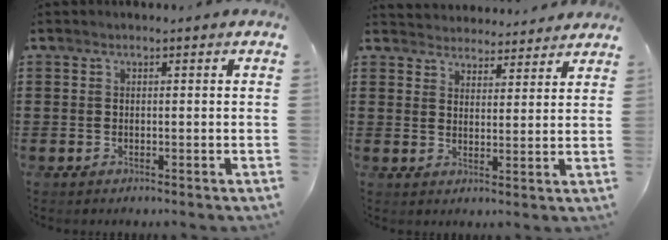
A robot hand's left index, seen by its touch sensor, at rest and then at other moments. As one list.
[{"total": 3.8, "force": [3.7, 0.7, -0.5], "torque": [-0.007, -0.018, 0.066]}]